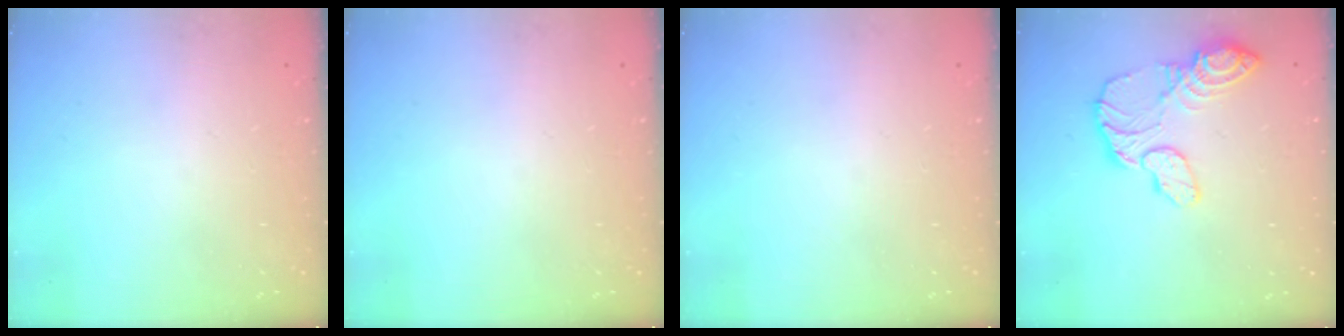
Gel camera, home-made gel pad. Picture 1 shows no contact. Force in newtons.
{"total": 0.0}
{"total": 0.0}
{"total": 13.3, "press": 13.2, "slide": 1.2}